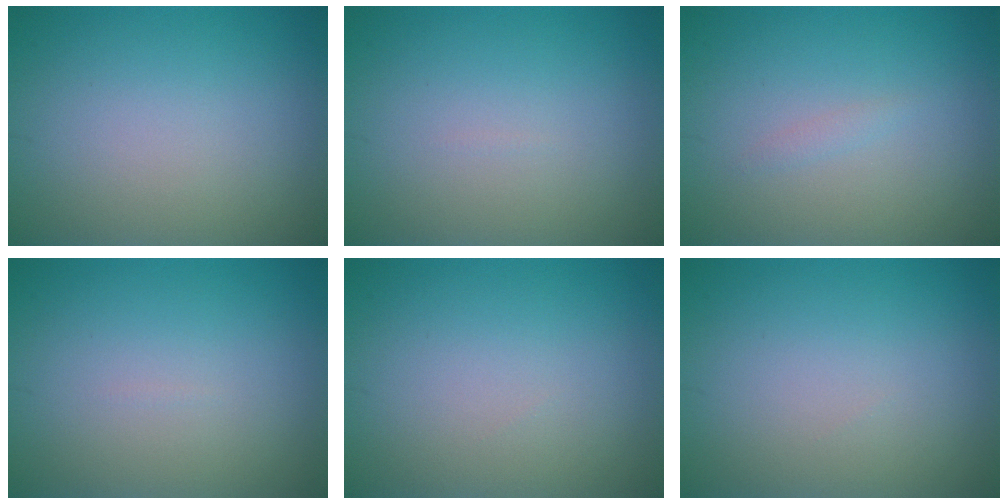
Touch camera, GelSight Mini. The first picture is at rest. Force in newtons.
{"total": 0.0}
{"total": 0.6, "press": 0.6, "slide": 0.0}
{"total": 0.0}
{"total": 0.0}
{"total": 0.0}